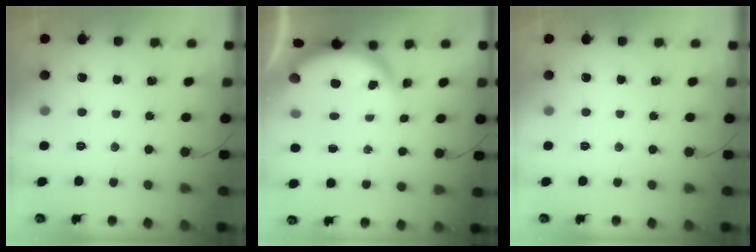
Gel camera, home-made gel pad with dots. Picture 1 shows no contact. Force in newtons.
{"total": 3.9, "press": 3.9, "slide": 0.1}
{"total": 0.0}